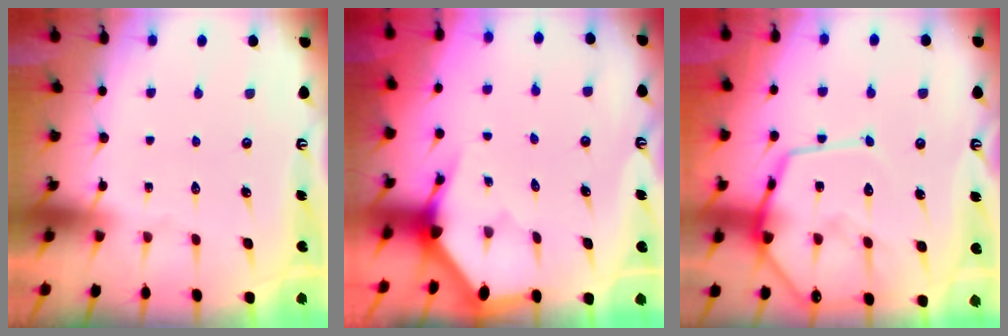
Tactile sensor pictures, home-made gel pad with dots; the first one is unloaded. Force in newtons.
{"total": 3.5, "press": 3.5, "slide": 0.1}
{"total": 14.4, "press": 14.4, "slide": 1.4}